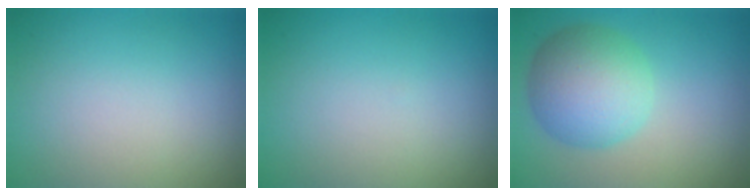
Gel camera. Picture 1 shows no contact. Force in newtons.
{"total": 0.0}
{"total": 6.2, "press": 6.2, "slide": 0.1}